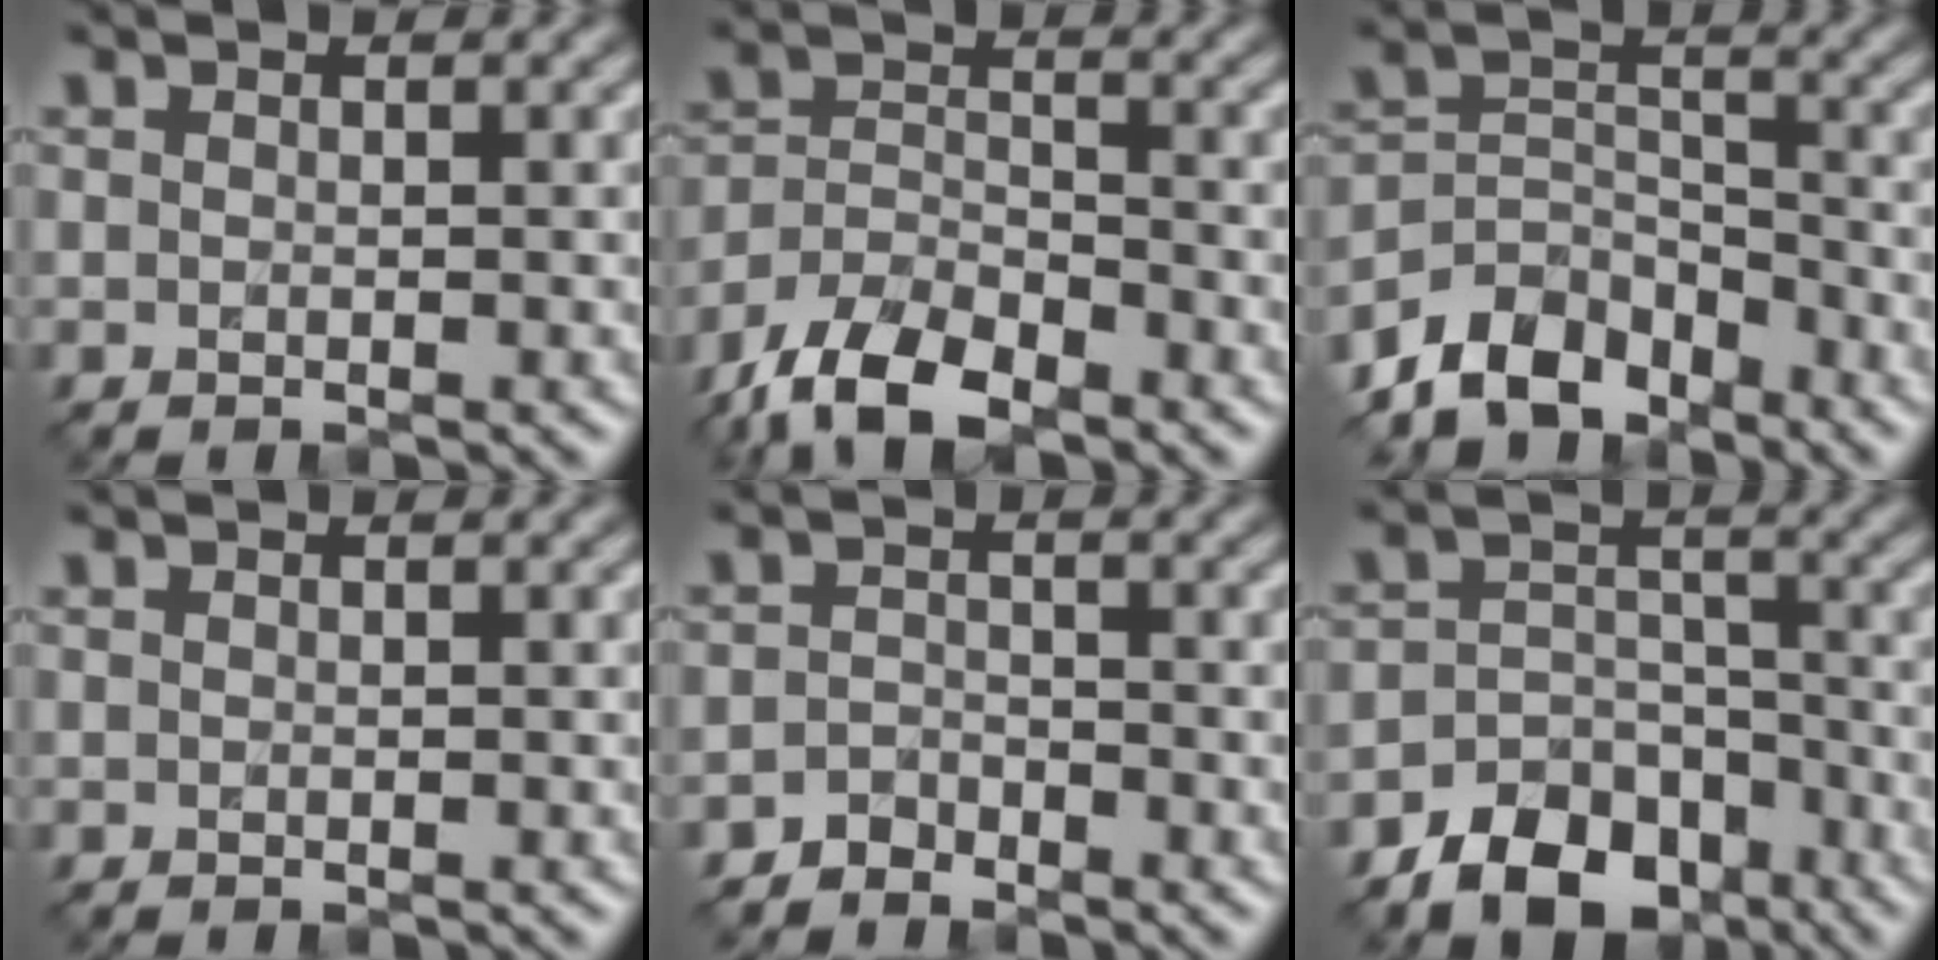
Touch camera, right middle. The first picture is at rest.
{"total": 7.8, "force": [-5.9, 3.4, 3.8], "torque": [-0.071, 0.003, -0.119]}
{"total": 6.5, "force": [-5.3, 3.3, 1.8], "torque": [-0.028, -0.003, -0.105]}
{"total": 0.0}
{"total": 1.6, "force": [-1.5, 0.6, -0.2], "torque": [0.003, 0.011, -0.033]}
{"total": 6.9, "force": [-5.0, 4.1, 2.5], "torque": [-0.036, -0.001, -0.089]}